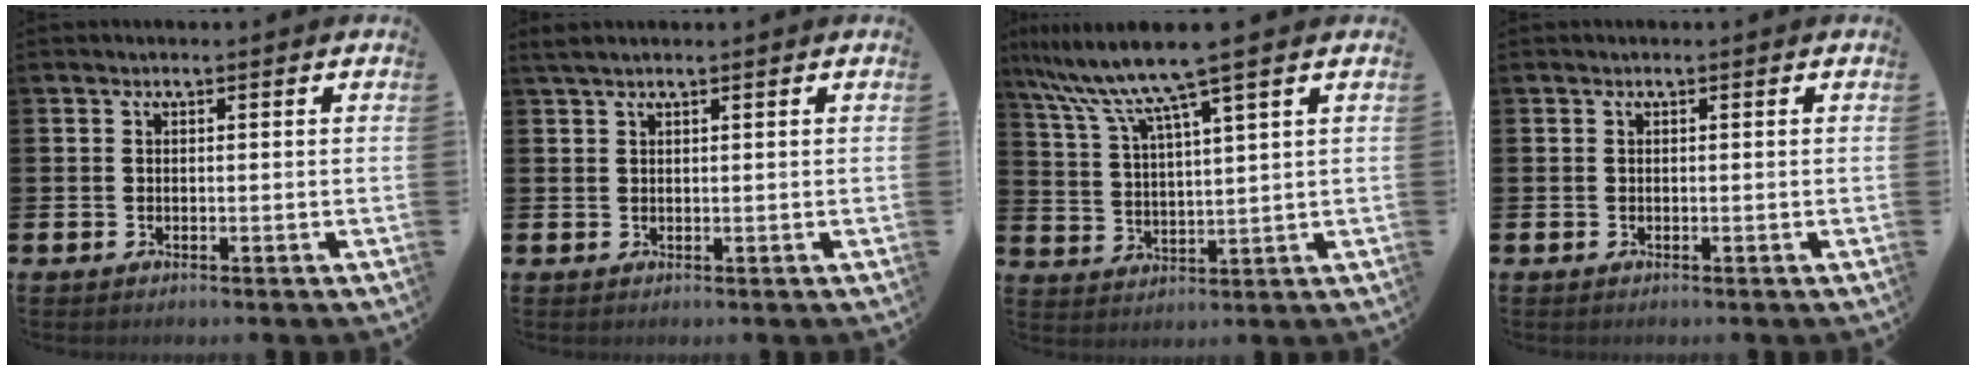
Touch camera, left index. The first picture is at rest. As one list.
[{"total": 1.4, "force": [1.2, 0.2, 0.7], "torque": [-0.021, 0.005, 0.023]}, {"total": 9.0, "force": [7.3, 0.4, 5.3], "torque": [-0.131, -0.030, 0.123]}, {"total": 0.0}]